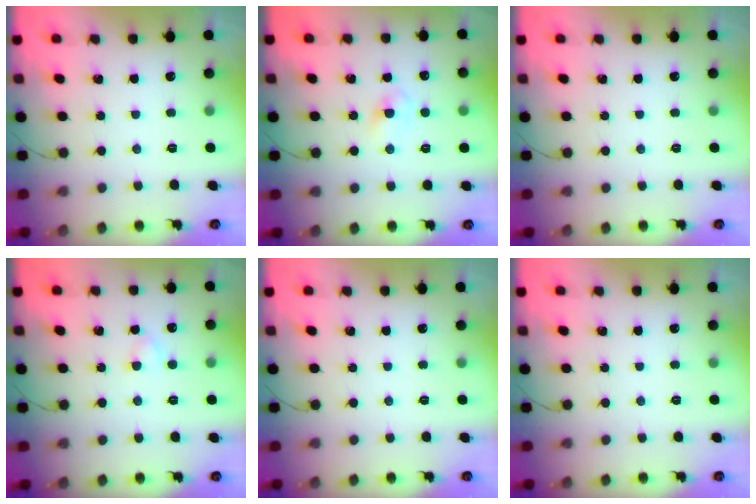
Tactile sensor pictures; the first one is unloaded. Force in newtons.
{"total": 2.7, "press": 2.4, "slide": 1.1}
{"total": 0.0}
{"total": 2.0, "press": 1.8, "slide": 0.9}
{"total": 0.0}
{"total": 0.0}